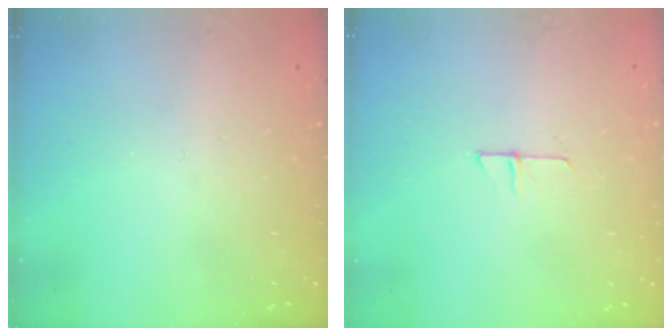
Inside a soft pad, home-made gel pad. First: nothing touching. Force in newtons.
{"total": 4.5, "press": 4.5, "slide": 0.4}